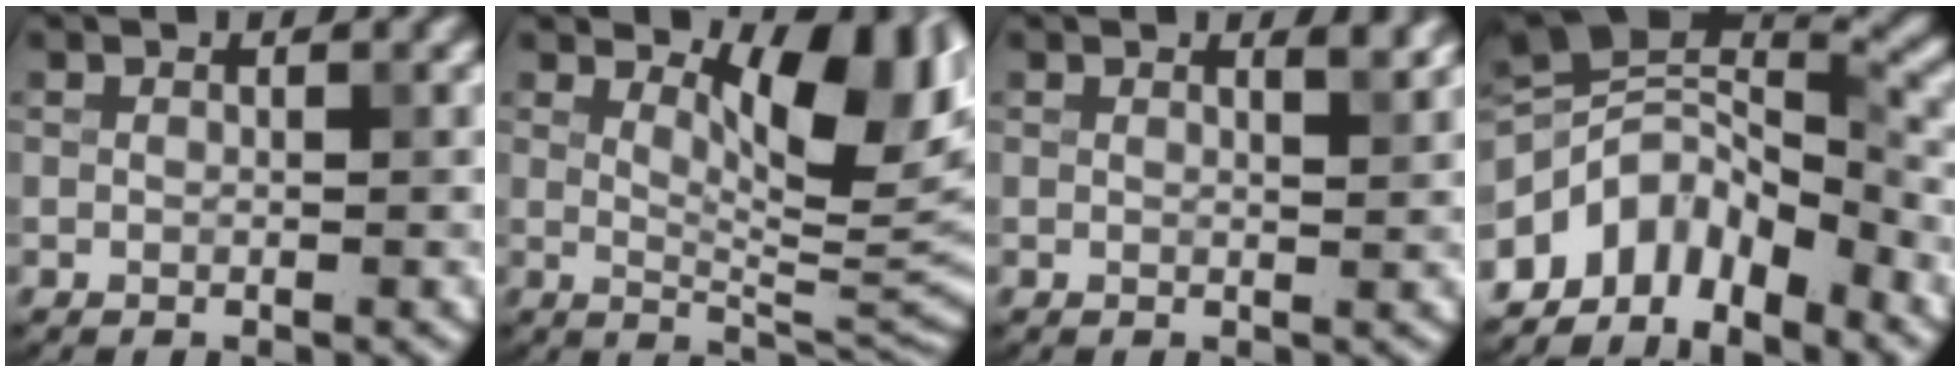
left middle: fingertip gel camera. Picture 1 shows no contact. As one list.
[{"total": 8.5, "force": [3.5, 3.1, 7.0], "torque": [-0.097, -0.011, 0.056]}, {"total": 1.6, "force": [1.2, 0.5, 1.0], "torque": [-0.005, 0.003, 0.015]}, {"total": 7.7, "force": [-4.5, 3.8, 4.9], "torque": [-0.066, 0.012, -0.089]}]